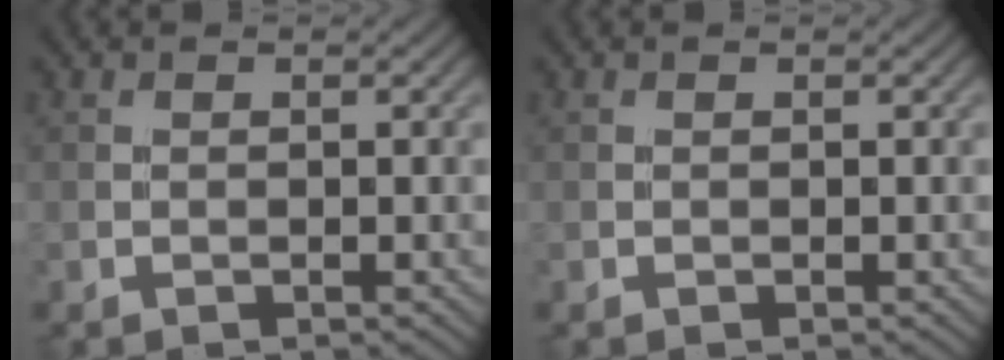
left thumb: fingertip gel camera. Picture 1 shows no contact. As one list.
[{"total": 0.0}]